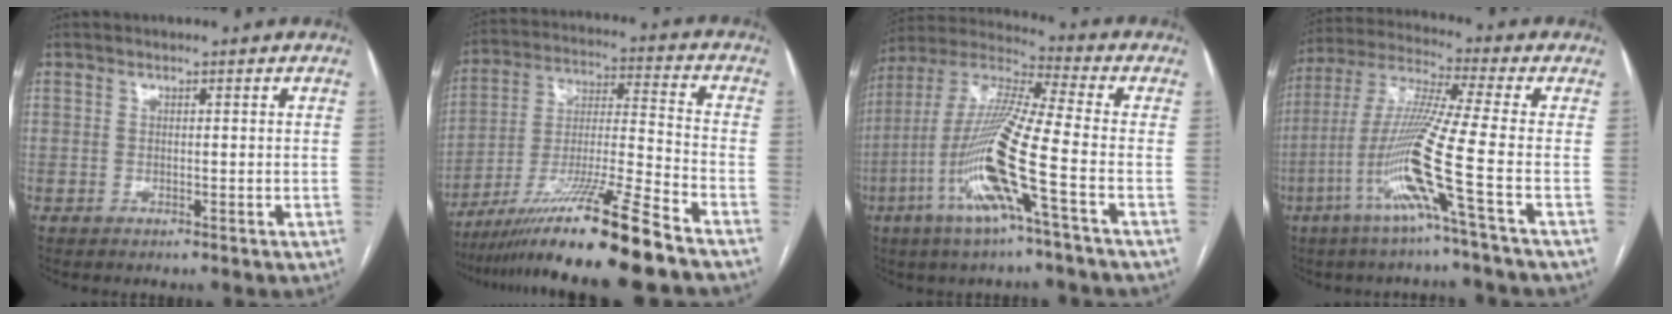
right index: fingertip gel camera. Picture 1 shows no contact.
{"total": 17.8, "force": [-13.8, -2.1, 11.1], "torque": [-0.213, -0.025, -0.244]}
{"total": 16.1, "force": [-5.7, -0.3, 15.1], "torque": [-0.315, -0.008, -0.117]}
{"total": 13.2, "force": [-5.2, -2.3, 11.9], "torque": [-0.243, -0.013, -0.109]}